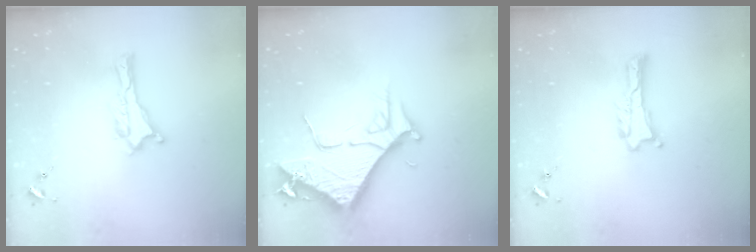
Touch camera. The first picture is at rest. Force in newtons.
{"total": 8.6, "press": 8.6, "slide": 1.0}
{"total": 0.0}